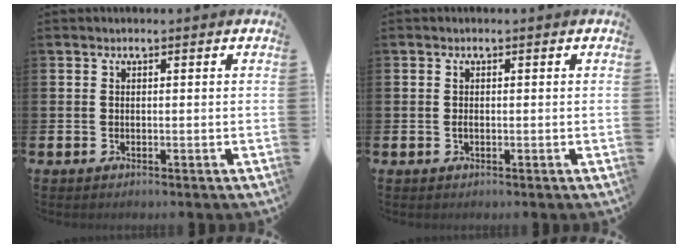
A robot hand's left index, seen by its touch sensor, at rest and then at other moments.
{"total": 0.8, "force": [0.1, 0.3, 0.8], "torque": [-0.010, -0.001, -0.001]}